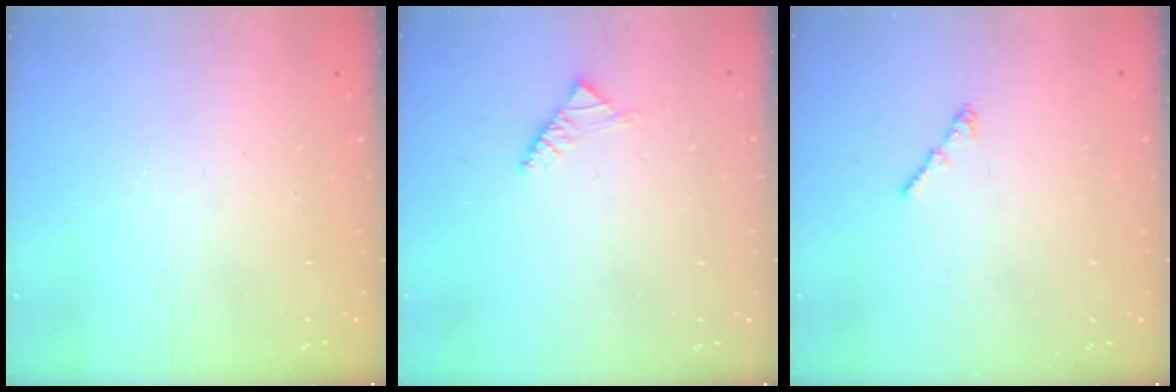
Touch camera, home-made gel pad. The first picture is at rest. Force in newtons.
{"total": 2.6, "press": 2.5, "slide": 0.8}
{"total": 1.2, "press": 1.1, "slide": 0.5}